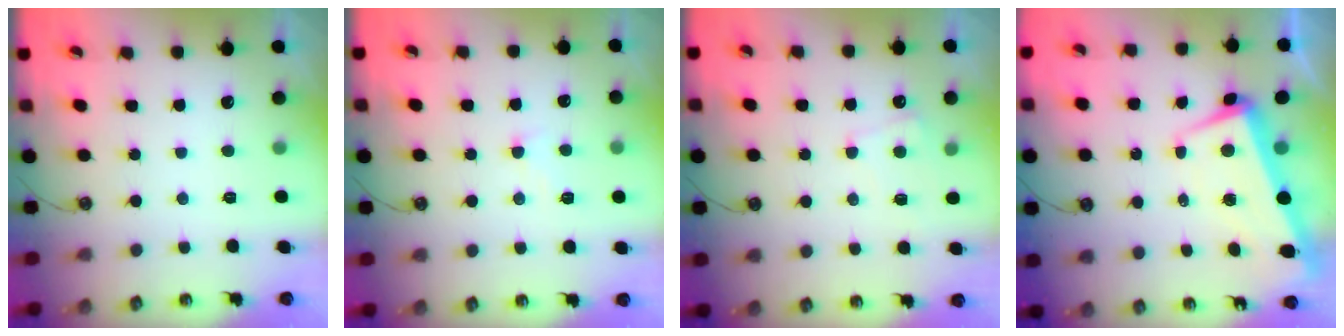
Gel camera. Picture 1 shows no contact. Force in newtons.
{"total": 0.9, "press": 0.7, "slide": 0.5}
{"total": 3.2, "press": 3.1, "slide": 0.8}
{"total": 2.2, "press": 0.3, "slide": 2.1}